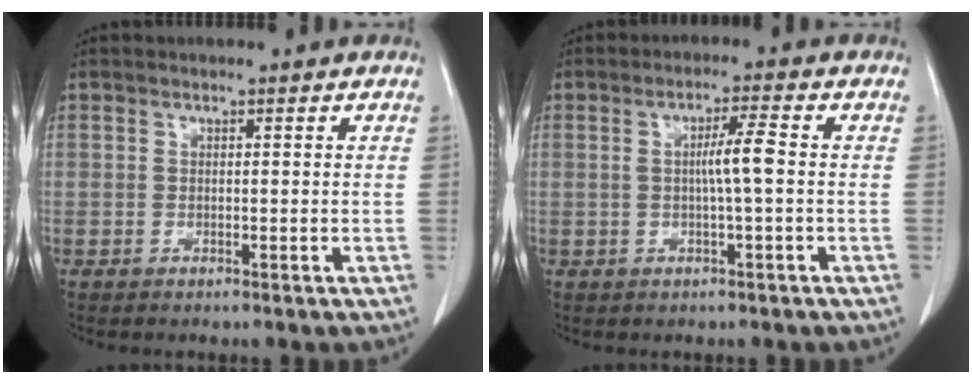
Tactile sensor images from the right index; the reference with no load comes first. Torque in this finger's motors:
{"motor_torque": [0.64, 0.07, 0.11, 0.07]}